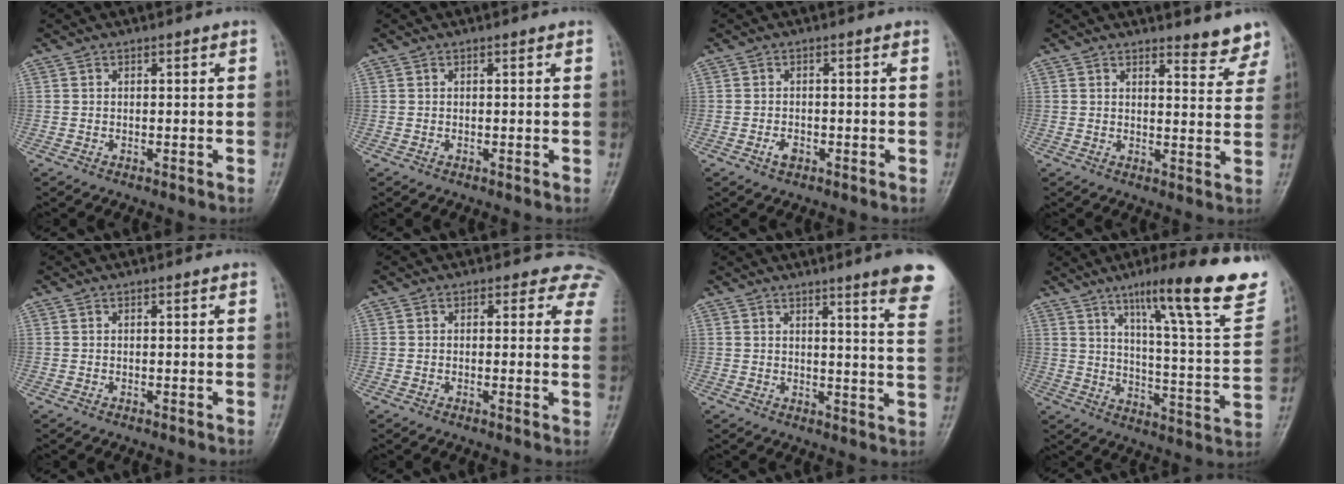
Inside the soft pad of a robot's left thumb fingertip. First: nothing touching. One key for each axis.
{"total": 0.0}
{"total": 1.8, "fx": -0.8, "fy": 1.0, "fz": 1.2, "tx": -0.020, "ty": 0.003, "tz": -0.015}
{"total": 5.8, "fx": 5.4, "fy": 1.5, "fz": 1.5, "tx": 0.003, "ty": -0.043, "tz": 0.054}
{"total": 0.0}
{"total": 6.1, "fx": 4.6, "fy": 3.7, "fz": 1.7, "tx": 0.023, "ty": -0.010, "tz": 0.018}
{"total": 12.2, "fx": 8.5, "fy": 0.6, "fz": 8.8, "tx": -0.089, "ty": -0.042, "tz": 0.086}
{"total": 24.0, "fx": 15.1, "fy": 3.8, "fz": 18.3, "tx": -0.237, "ty": -0.058, "tz": 0.220}